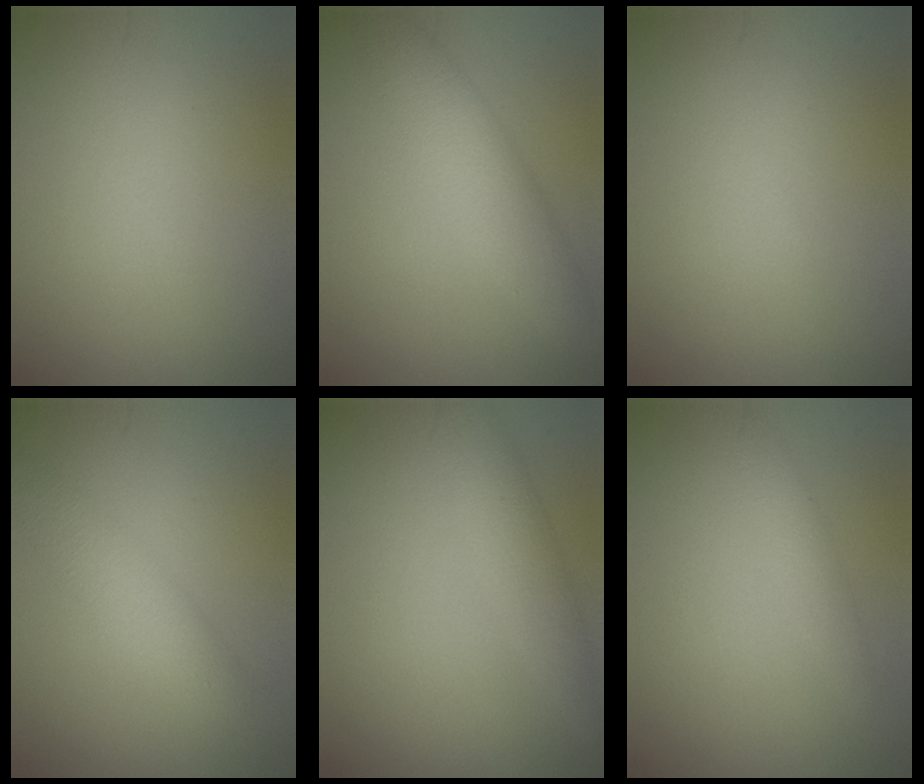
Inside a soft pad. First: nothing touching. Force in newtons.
{"total": 4.6, "press": 4.6, "slide": 0.2}
{"total": 0.0}
{"total": 3.6, "press": 3.6, "slide": 0.1}
{"total": 2.7, "press": 2.7, "slide": 0.1}
{"total": 1.5, "press": 1.5, "slide": 0.1}